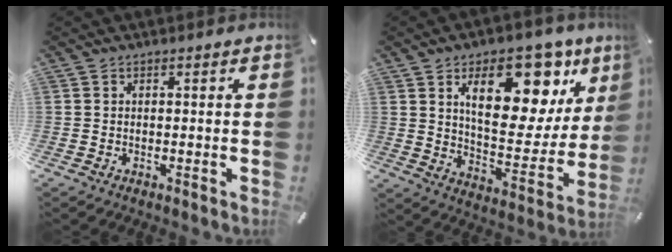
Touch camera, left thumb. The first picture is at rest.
{"total": 21.5, "force": [10.9, 11.5, 14.6], "torque": [-0.200, -0.059, 0.175]}